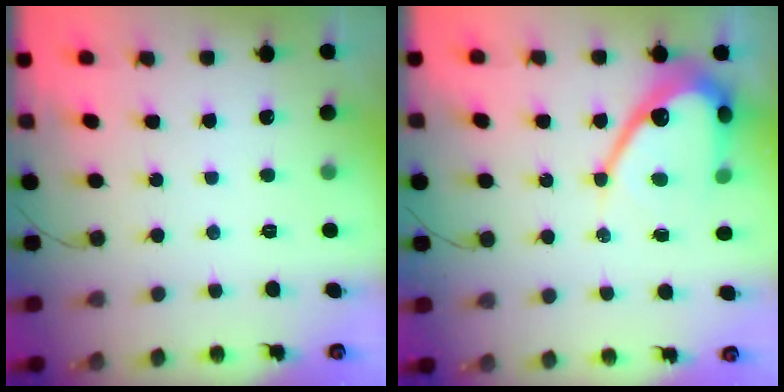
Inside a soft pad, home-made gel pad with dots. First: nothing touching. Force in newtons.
{"total": 11.5, "press": 11.5, "slide": 1.0}